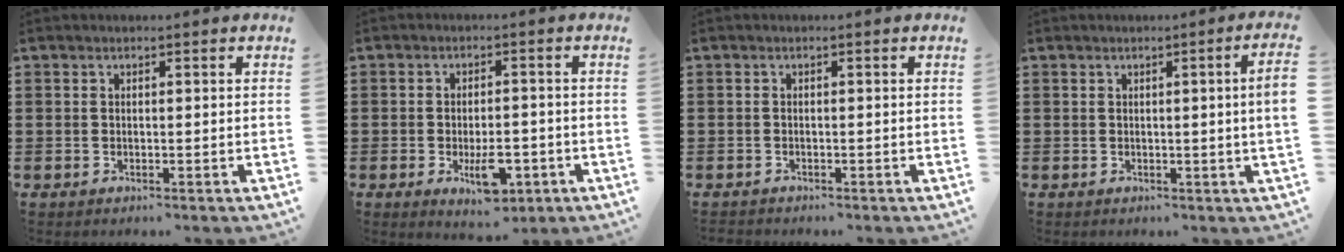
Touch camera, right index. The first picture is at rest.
{"total": 6.4, "force": [-2.3, 2.9, 5.2], "torque": [-0.080, 0.000, -0.038]}
{"total": 0.7, "force": [-0.7, 0.1, 0.0], "torque": [-0.001, -0.002, -0.014]}
{"total": 2.3, "force": [0.1, -0.8, 2.2], "torque": [-0.036, -0.009, -0.002]}